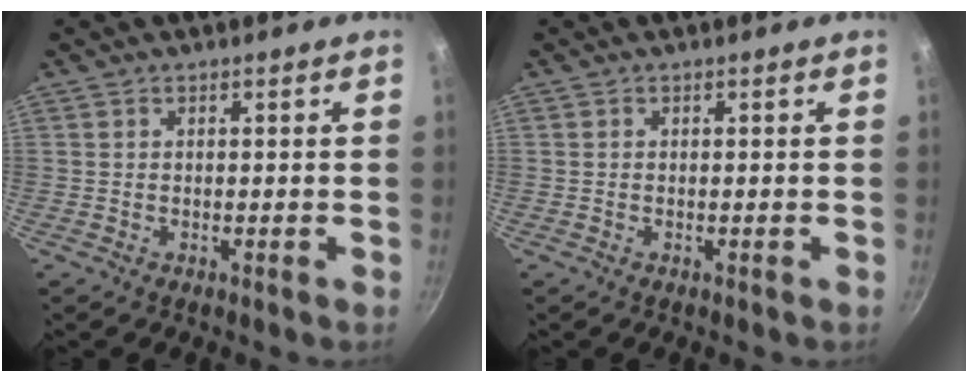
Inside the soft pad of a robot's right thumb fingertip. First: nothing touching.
{"total": 0.0}